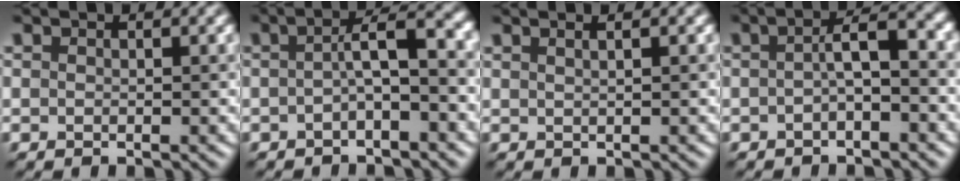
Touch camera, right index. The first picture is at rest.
{"total": 4.0, "force": [-0.3, 0.9, 3.8], "torque": [-0.063, 0.017, -0.013]}
{"total": 3.4, "force": [1.9, 1.7, 2.3], "torque": [-0.006, 0.024, -0.004]}
{"total": 3.3, "force": [-0.3, 0.8, 3.2], "torque": [-0.052, 0.012, -0.009]}